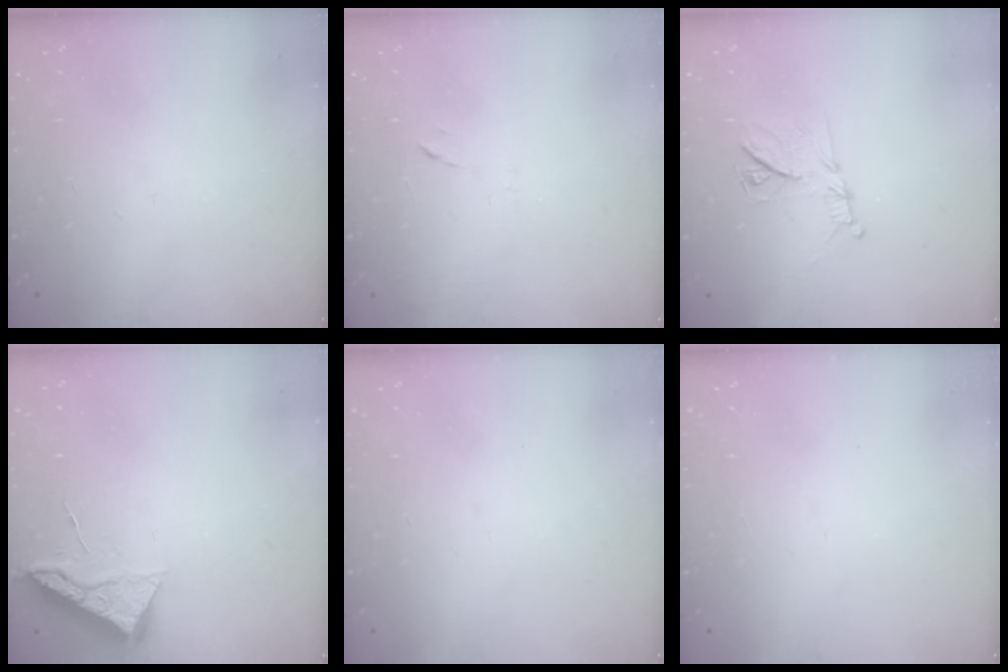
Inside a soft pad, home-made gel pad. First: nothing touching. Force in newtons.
{"total": 7.2, "press": 7.2, "slide": 0.6}
{"total": 11.2, "press": 11.2, "slide": 0.5}
{"total": 6.6, "press": 6.6, "slide": 0.7}
{"total": 1.5, "press": 1.5, "slide": 0.1}
{"total": 1.5, "press": 1.5, "slide": 0.1}